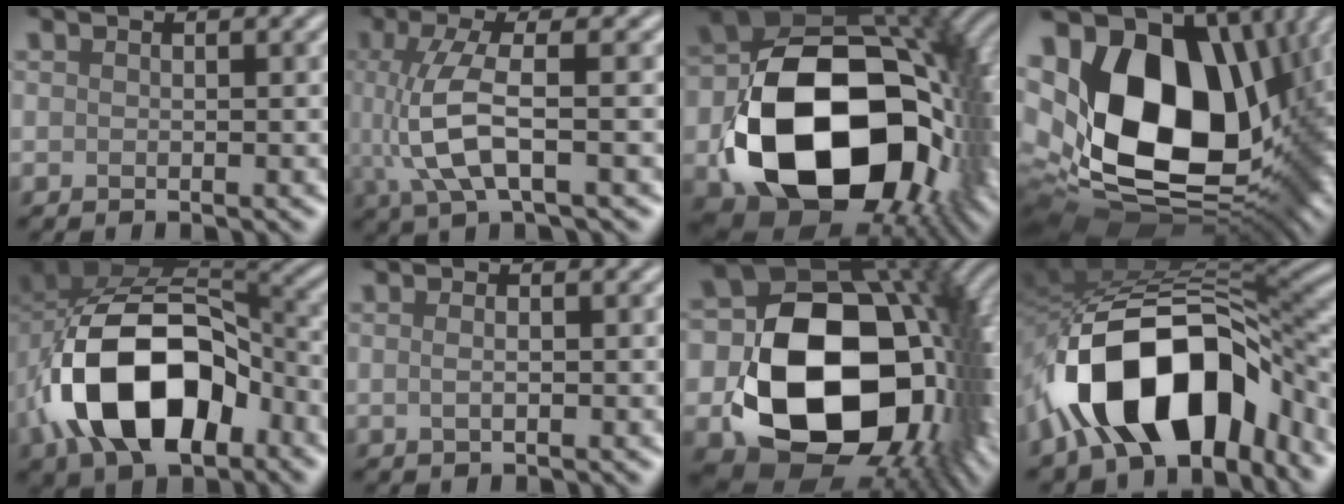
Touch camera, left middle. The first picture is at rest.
{"total": 5.4, "force": [-0.2, 1.5, 5.2], "torque": [-0.125, 0.001, -0.001]}
{"total": 19.1, "force": [-4.3, 12.8, 13.6], "torque": [-0.254, -0.047, -0.056]}
{"total": 19.6, "force": [2.9, 12.9, 14.4], "torque": [-0.298, -0.038, 0.094]}
{"total": 13.4, "force": [-4.3, 8.1, 9.7], "torque": [-0.174, 0.000, -0.077]}
{"total": 0.8, "force": [0.0, 0.1, 0.8], "torque": [-0.022, 0.000, 0.001]}
{"total": 19.3, "force": [-1.7, 13.7, 13.5], "torque": [-0.240, -0.054, 0.017]}
{"total": 14.4, "force": [-6.6, 8.1, 10.0], "torque": [-0.150, 0.002, -0.110]}